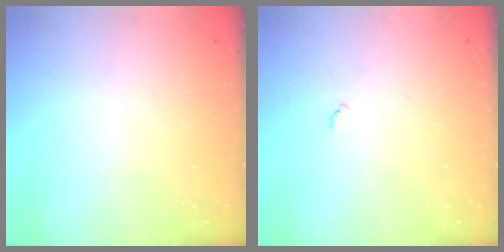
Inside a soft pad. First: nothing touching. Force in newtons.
{"total": 3.1, "press": 3.1, "slide": 0.4}